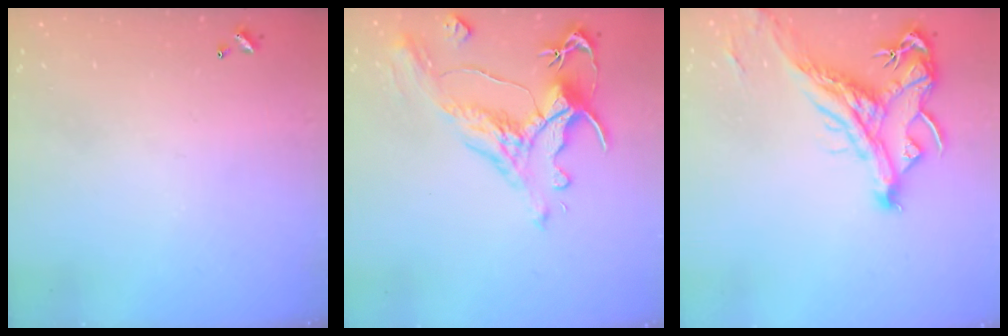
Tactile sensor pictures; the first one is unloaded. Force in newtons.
{"total": 1.7, "press": 0.9, "slide": 1.5}
{"total": 3.5, "press": 3.3, "slide": 1.3}